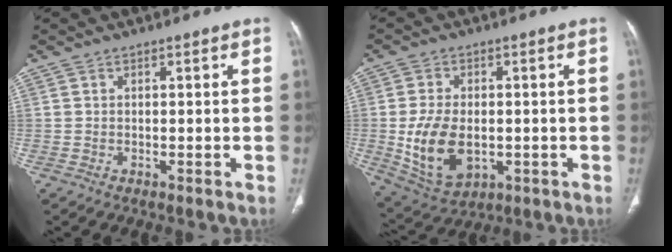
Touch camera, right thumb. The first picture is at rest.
{"total": 12.1, "force": [-1.6, 7.6, 9.3], "torque": [-0.167, -0.005, -0.010]}